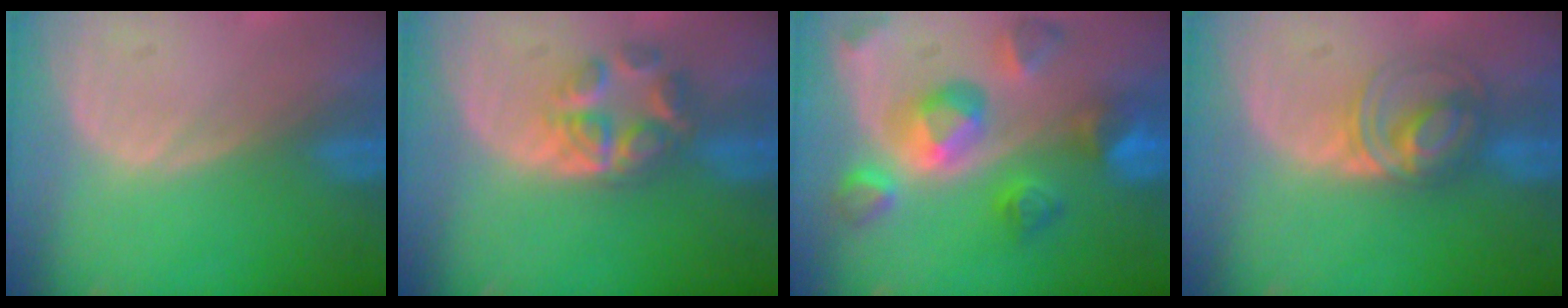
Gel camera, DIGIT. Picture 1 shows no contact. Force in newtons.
{"total": 5.6, "press": 5.3, "slide": 2.0}
{"total": 10.2, "press": 9.0, "slide": 4.8}
{"total": 5.5, "press": 5.5, "slide": 0.6}